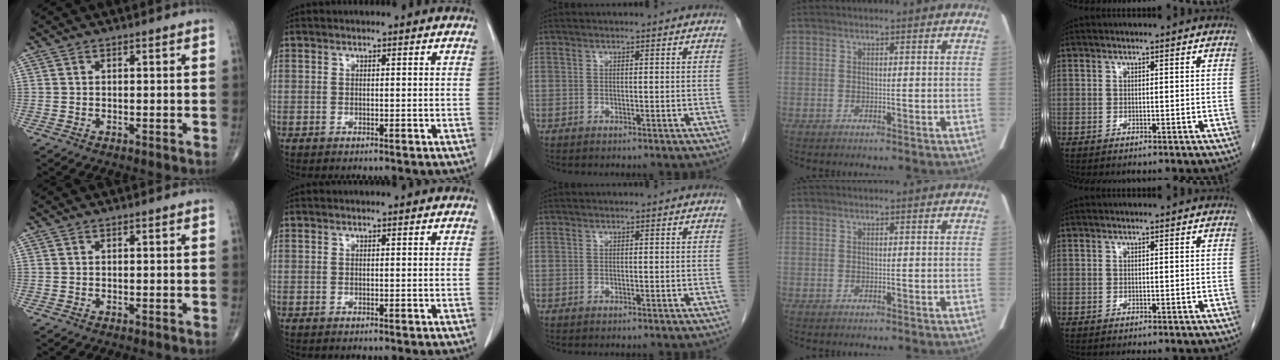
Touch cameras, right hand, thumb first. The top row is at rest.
{}